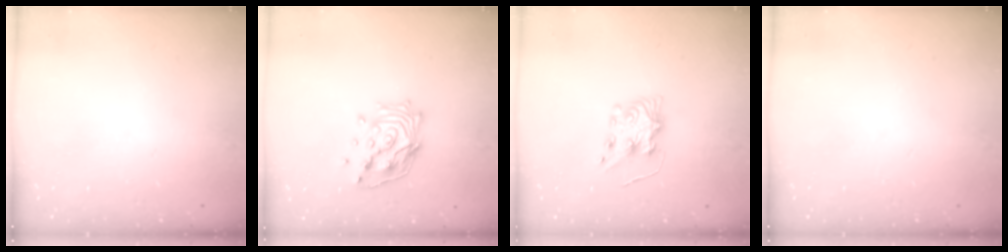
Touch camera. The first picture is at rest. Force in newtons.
{"total": 15.4, "press": 15.2, "slide": 1.8}
{"total": 7.8, "press": 7.8, "slide": 0.7}
{"total": 0.0}